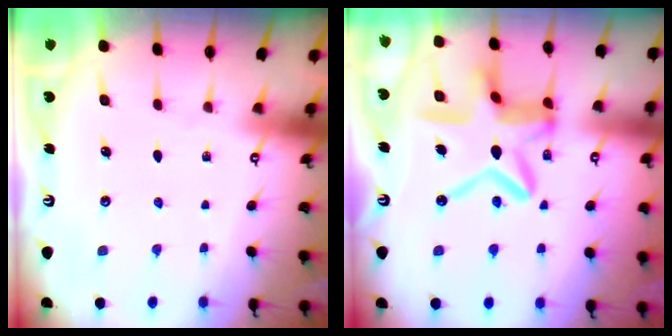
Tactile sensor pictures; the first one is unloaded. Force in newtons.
{"total": 15.9, "press": 15.9, "slide": 1.3}